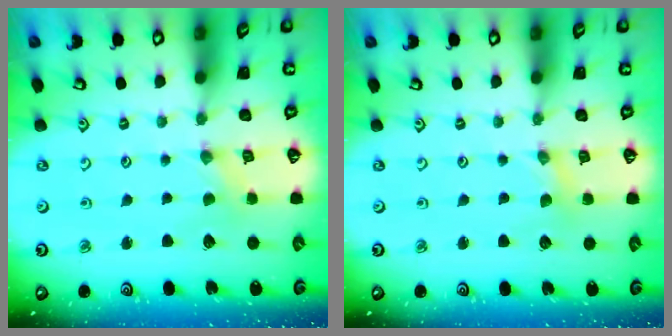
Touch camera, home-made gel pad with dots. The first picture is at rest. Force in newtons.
{"total": 1.4, "press": 1.4, "slide": 0.3}